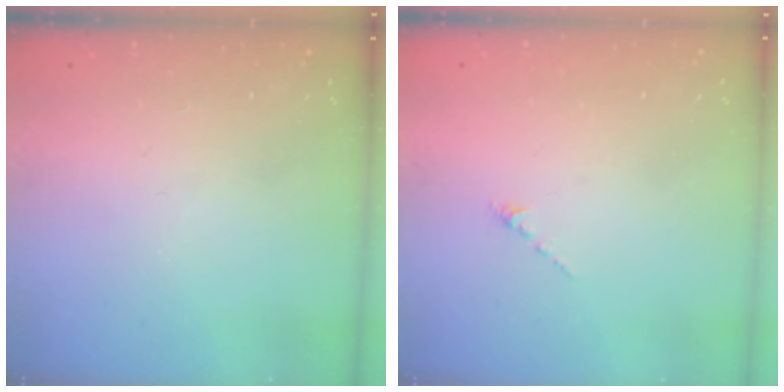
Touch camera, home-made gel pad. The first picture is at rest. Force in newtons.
{"total": 0.0}